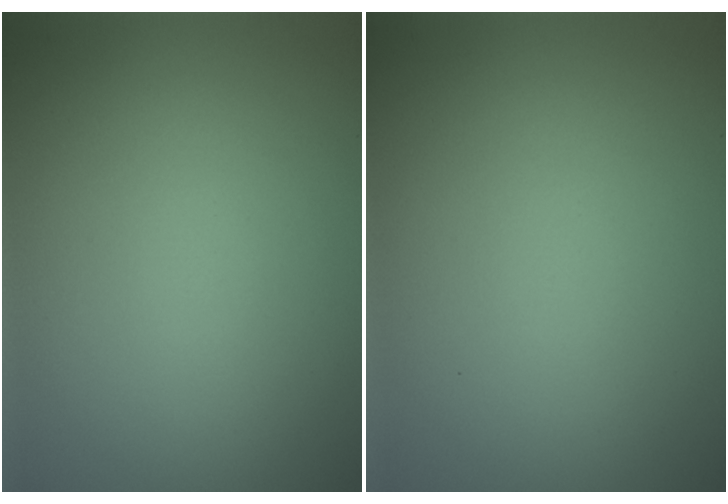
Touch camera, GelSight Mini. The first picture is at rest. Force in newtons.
{"total": 0.0}